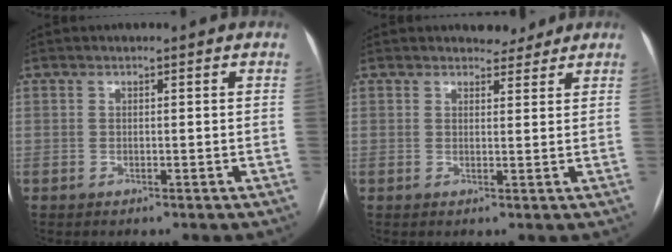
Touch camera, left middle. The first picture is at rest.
{"total": 2.7, "force": [2.5, 1.0, 0.2], "torque": [-0.003, -0.004, 0.032]}